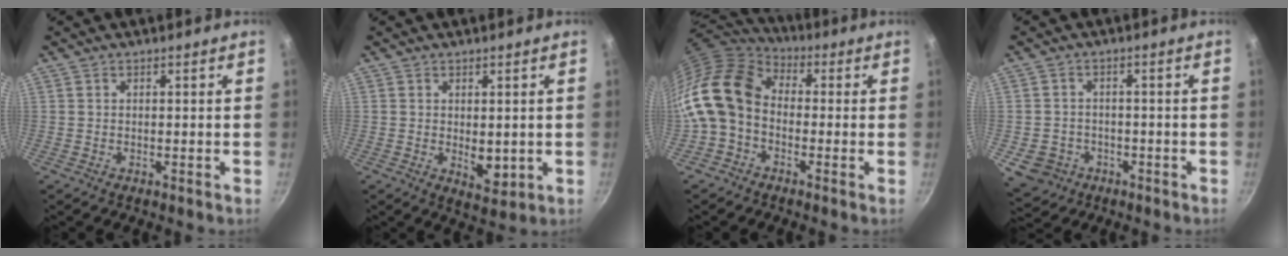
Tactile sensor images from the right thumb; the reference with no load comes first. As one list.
[{"total": 4.5, "force": [0.0, 2.6, 3.7], "torque": [-0.048, -0.015, 0.005]}, {"total": 14.8, "force": [-2.0, 11.1, 9.7], "torque": [-0.178, 0.043, -0.062]}, {"total": 6.8, "force": [-2.5, 5.7, 2.6], "torque": [-0.029, 0.021, -0.027]}]